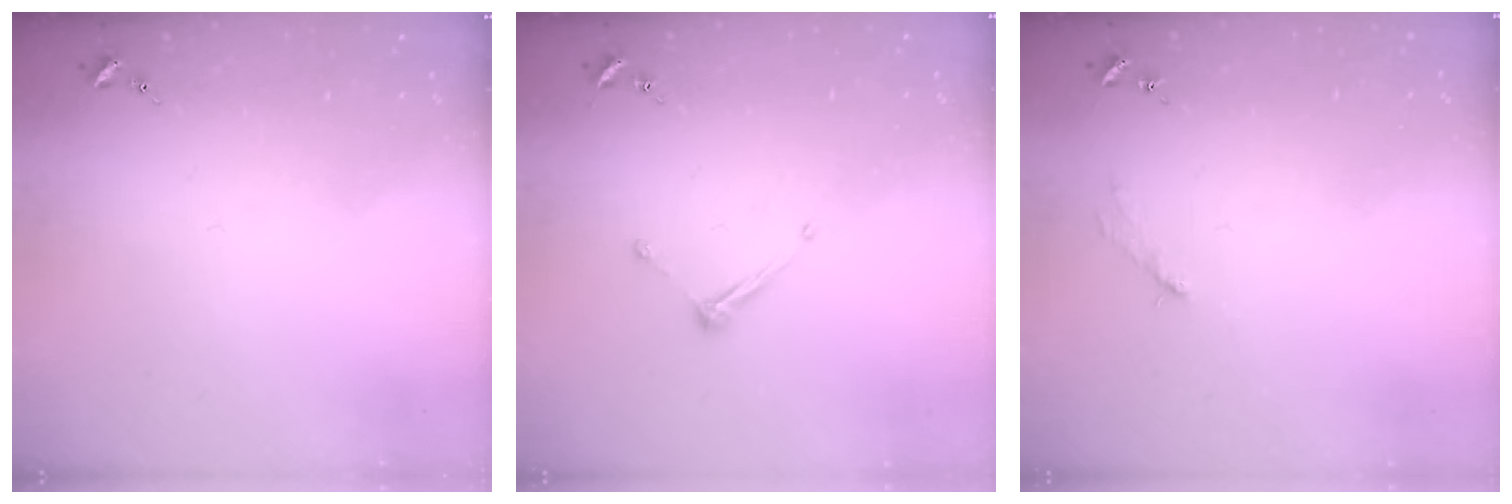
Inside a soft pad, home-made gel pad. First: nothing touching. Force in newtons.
{"total": 6.6, "press": 6.6, "slide": 0.3}
{"total": 2.6, "press": 2.6, "slide": 0.3}